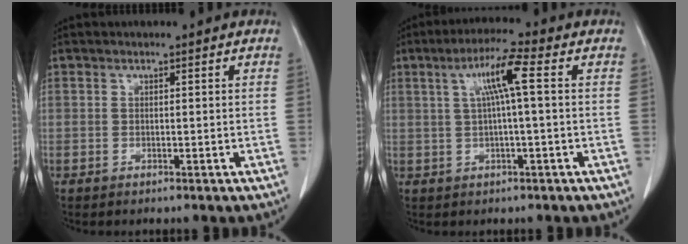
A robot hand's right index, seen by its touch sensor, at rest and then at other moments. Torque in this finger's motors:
{"motor_torque": [0.79, 0.01, 0.44, 0.09]}